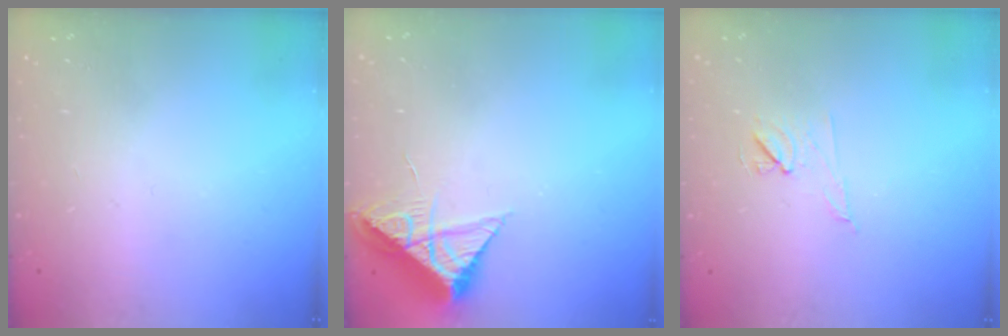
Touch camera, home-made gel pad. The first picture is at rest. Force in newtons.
{"total": 8.5, "press": 8.5, "slide": 0.5}
{"total": 6.7, "press": 6.5, "slide": 1.7}